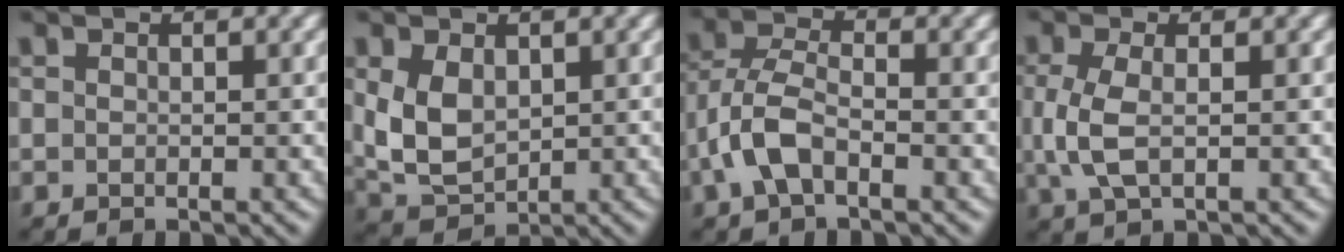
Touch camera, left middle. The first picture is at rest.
{"total": 4.8, "force": [0.7, 3.2, 3.5], "torque": [-0.080, -0.002, 0.021]}
{"total": 4.6, "force": [-1.7, 2.4, 3.6], "torque": [-0.085, 0.008, -0.043]}
{"total": 3.6, "force": [0.0, 1.7, 3.1], "torque": [-0.079, -0.001, 0.000]}